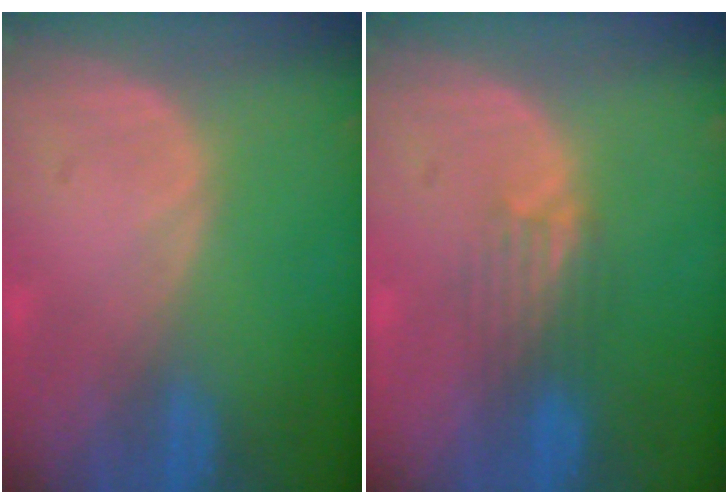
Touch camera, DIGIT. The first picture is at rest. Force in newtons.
{"total": 3.3, "press": 3.2, "slide": 0.8}